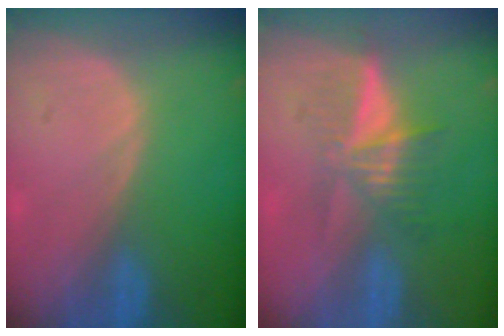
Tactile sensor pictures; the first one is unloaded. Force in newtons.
{"total": 6.2, "press": 5.4, "slide": 3.0}